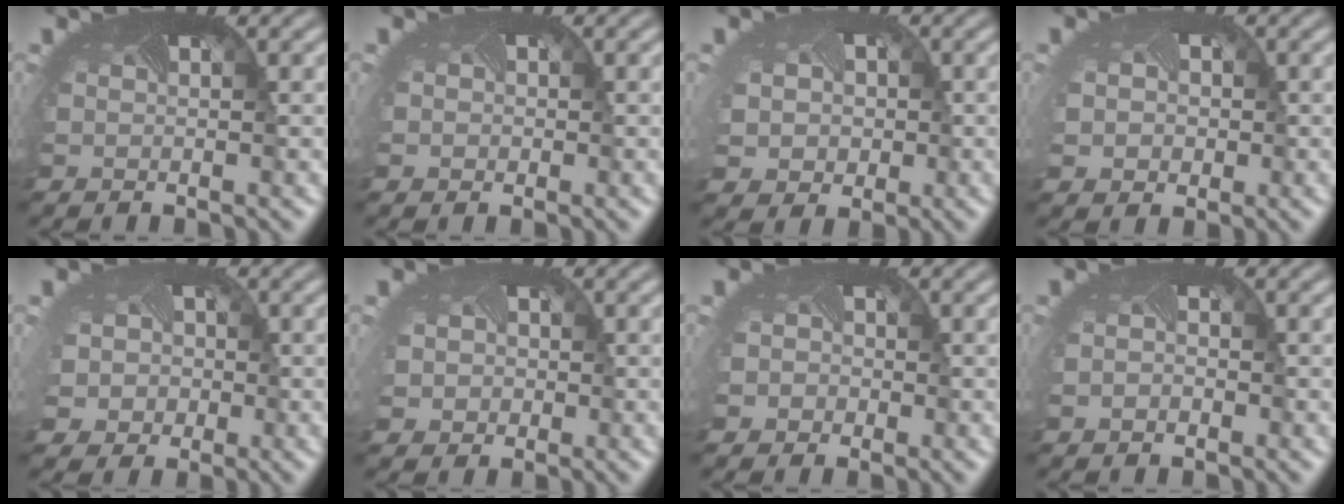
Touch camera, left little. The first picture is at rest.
{"total": 0.8, "force": [-0.1, 0.8, -0.1], "torque": [0.001, -0.005, 0.000]}
{"total": 4.6, "force": [-0.2, 4.0, 2.2], "torque": [-0.041, -0.013, -0.006]}
{"total": 3.2, "force": [0.1, 2.8, 1.6], "torque": [-0.030, -0.005, 0.003]}
{"total": 5.3, "force": [-1.0, 4.9, 1.9], "torque": [-0.040, -0.009, -0.033]}
{"total": 3.2, "force": [0.0, 2.9, 1.4], "torque": [-0.023, -0.006, -0.008]}
{"total": 2.1, "force": [-0.6, 2.0, 0.5], "torque": [0.000, -0.004, -0.014]}
{"total": 0.7, "force": [-0.6, 0.3, 0.1], "torque": [-0.005, -0.009, -0.010]}